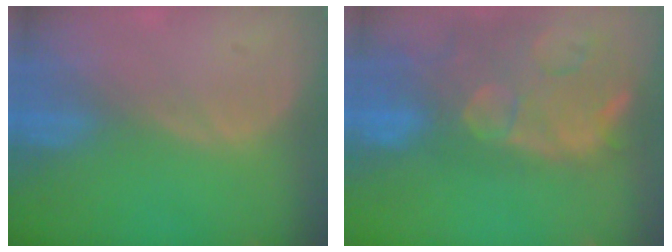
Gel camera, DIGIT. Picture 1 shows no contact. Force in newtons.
{"total": 14.9, "press": 11.9, "slide": 9.0}